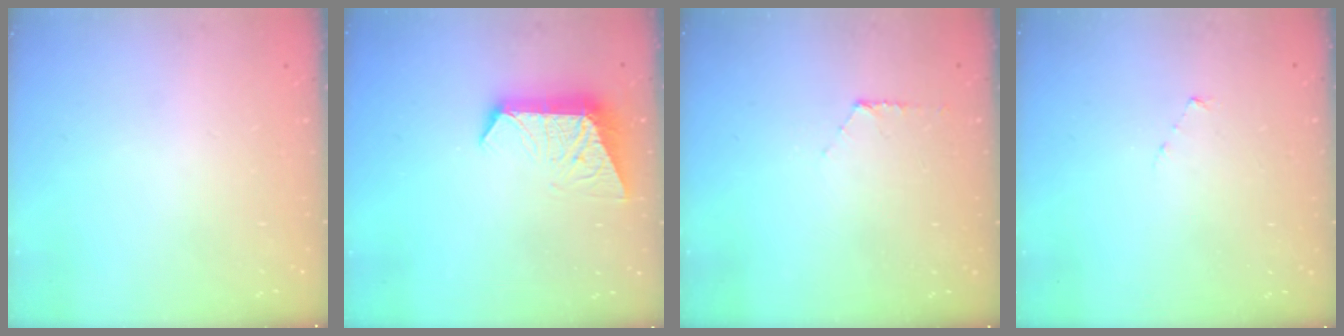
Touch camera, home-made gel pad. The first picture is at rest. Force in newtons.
{"total": 10.0, "press": 10.0, "slide": 0.8}
{"total": 5.5, "press": 5.5, "slide": 0.4}
{"total": 2.7, "press": 2.7, "slide": 0.3}